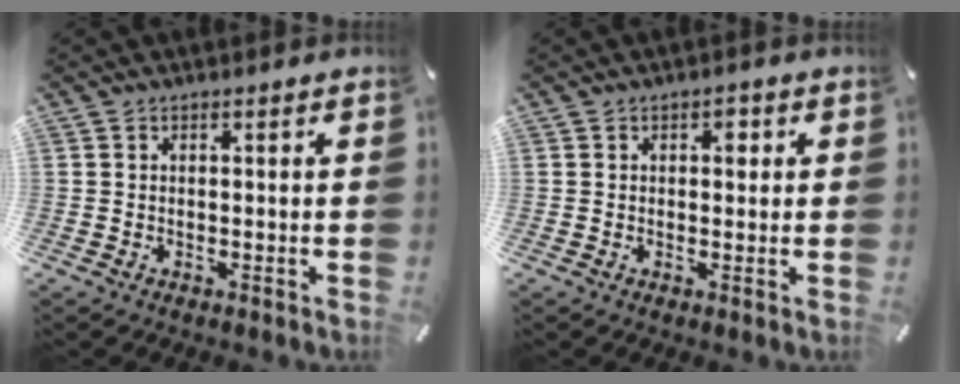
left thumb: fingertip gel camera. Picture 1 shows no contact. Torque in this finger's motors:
{"motor_torque": [0.20, 0.37, 0.01, -0.16, 0.01]}